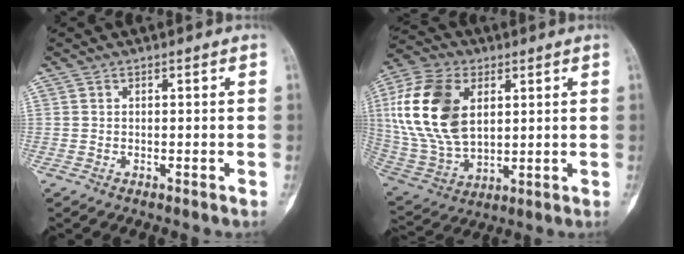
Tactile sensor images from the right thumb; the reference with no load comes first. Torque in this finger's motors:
{"motor_torque": [1.05, 2.98, 1.05, -0.55, 0.68]}